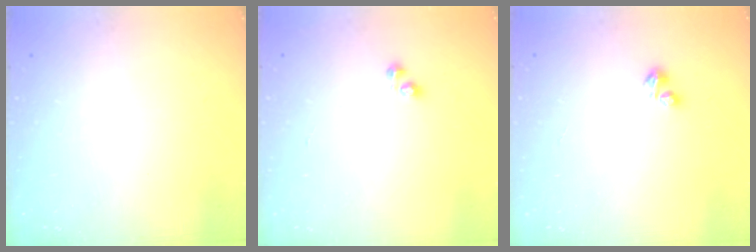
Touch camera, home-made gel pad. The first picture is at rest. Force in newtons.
{"total": 2.2, "press": 2.2, "slide": 0.3}
{"total": 1.6, "press": 1.6, "slide": 0.3}